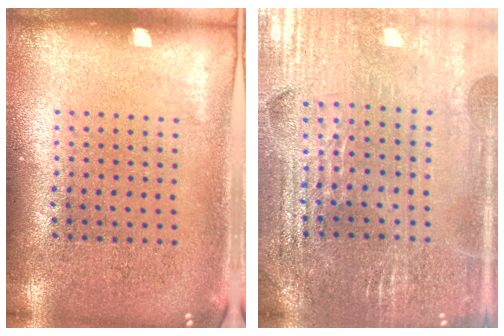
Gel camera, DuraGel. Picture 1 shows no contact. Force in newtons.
{"total": 2.9, "press": 2.9, "slide": 0.5}